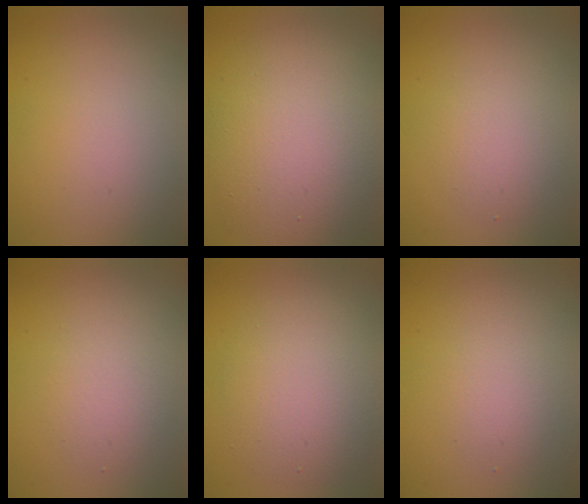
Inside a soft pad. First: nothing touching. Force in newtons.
{"total": 9.5, "press": 9.5, "slide": 0.6}
{"total": 2.3, "press": 2.3, "slide": 0.1}
{"total": 2.2, "press": 2.2, "slide": 0.0}
{"total": 4.7, "press": 4.7, "slide": 0.2}
{"total": 1.7, "press": 1.7, "slide": 0.2}